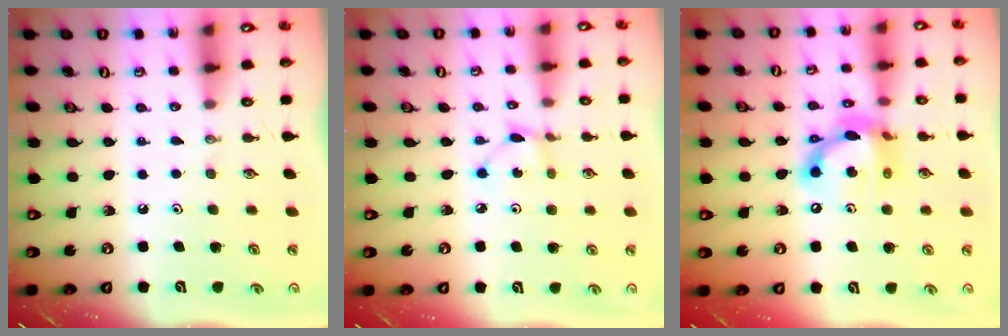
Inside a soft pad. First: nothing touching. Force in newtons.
{"total": 1.9, "press": 1.9, "slide": 0.3}
{"total": 13.9, "press": 13.9, "slide": 0.7}